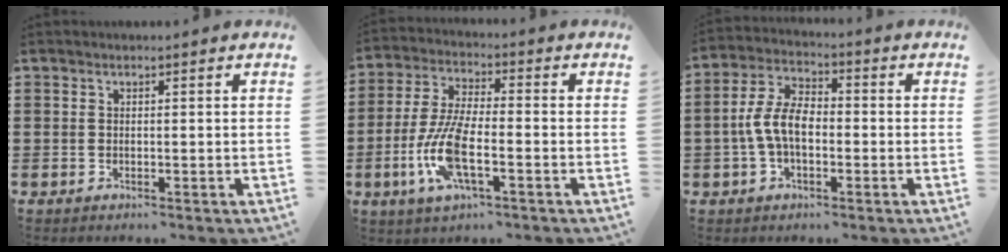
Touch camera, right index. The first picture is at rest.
{"total": 9.9, "force": [-3.3, 3.1, 8.8], "torque": [-0.198, -0.013, -0.064]}
{"total": 7.1, "force": [-1.4, 3.9, 5.8], "torque": [-0.136, 0.002, -0.033]}